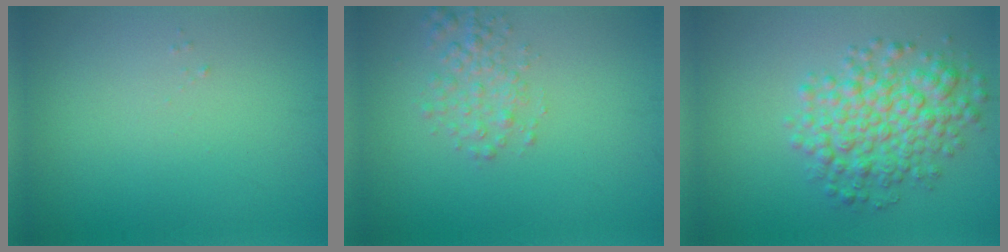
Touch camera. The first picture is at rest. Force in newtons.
{"total": 2.2, "press": 2.2, "slide": 0.1}
{"total": 5.5, "press": 5.5, "slide": 0.1}